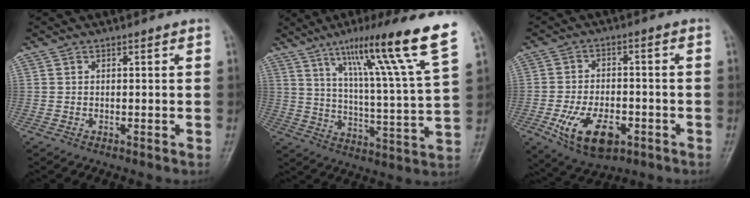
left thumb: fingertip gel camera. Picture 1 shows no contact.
{"total": 19.9, "force": [12.0, 0.6, 15.8], "torque": [-0.228, -0.051, 0.180]}
{"total": 11.7, "force": [-4.7, 6.5, 8.6], "torque": [-0.140, 0.011, -0.072]}